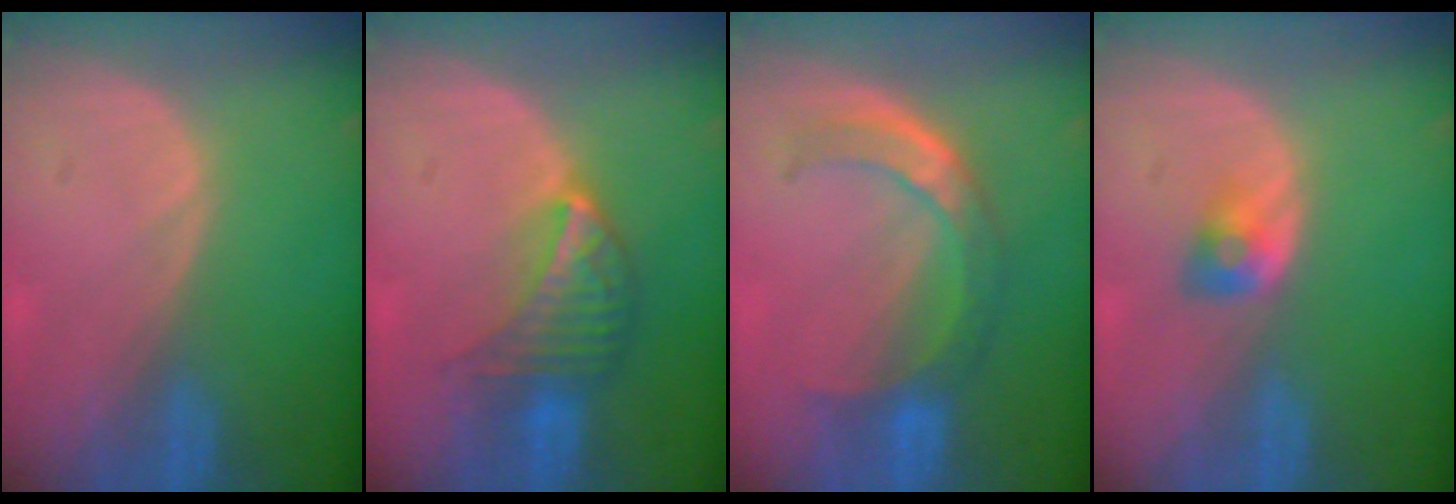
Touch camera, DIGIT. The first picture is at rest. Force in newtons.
{"total": 7.1, "press": 6.4, "slide": 3.1}
{"total": 7.0, "press": 6.3, "slide": 3.1}
{"total": 2.7, "press": 2.4, "slide": 1.2}